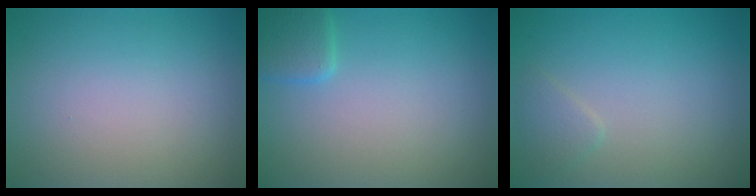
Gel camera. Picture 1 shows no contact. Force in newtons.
{"total": 2.1, "press": 2.1, "slide": 0.1}
{"total": 1.2, "press": 1.2, "slide": 0.1}